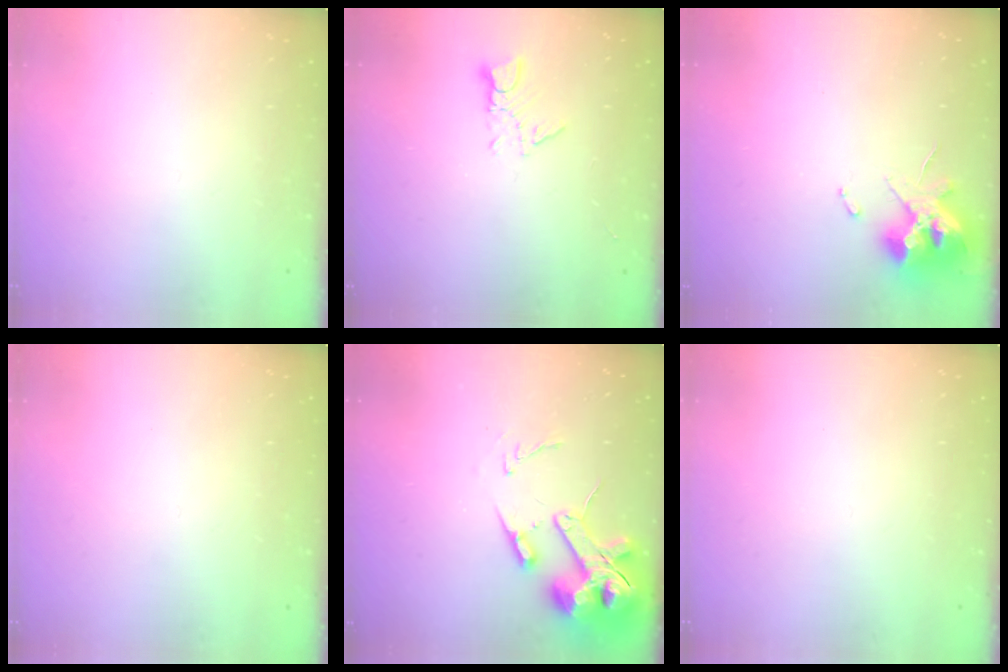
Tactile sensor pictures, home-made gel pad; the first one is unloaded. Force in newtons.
{"total": 3.5, "press": 3.5, "slide": 0.4}
{"total": 12.5, "press": 12.4, "slide": 1.4}
{"total": 0.0}
{"total": 14.6, "press": 14.4, "slide": 2.2}
{"total": 0.0}